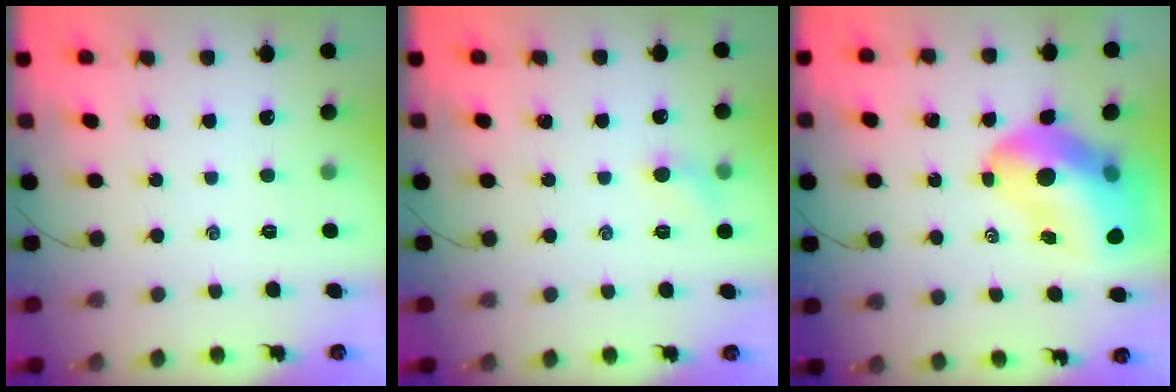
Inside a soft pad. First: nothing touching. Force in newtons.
{"total": 6.0, "press": 5.7, "slide": 1.8}
{"total": 17.0, "press": 16.4, "slide": 4.6}